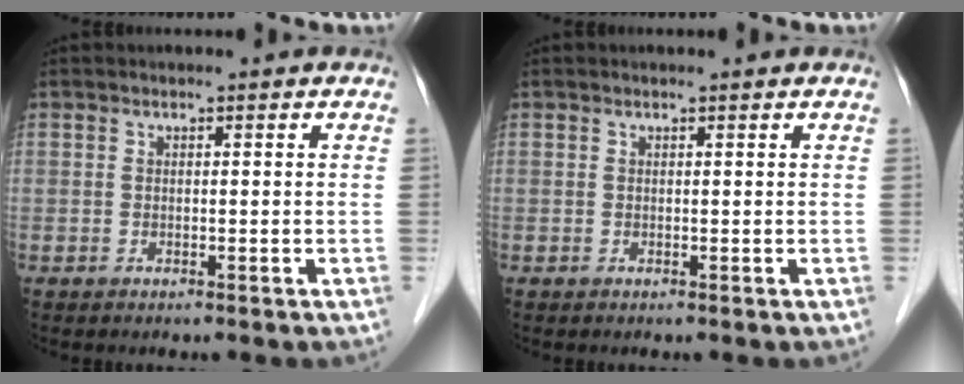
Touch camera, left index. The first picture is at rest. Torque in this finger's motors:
{"motor_torque": [-0.12, 0.01, -0.07, -0.01]}